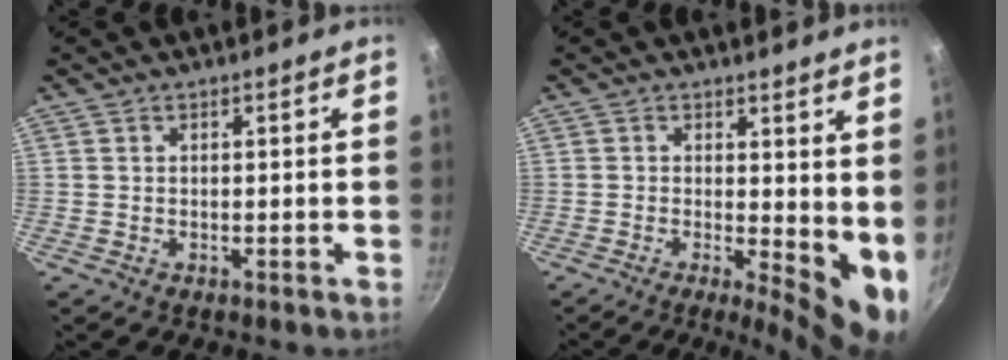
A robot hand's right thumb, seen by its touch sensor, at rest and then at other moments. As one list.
[{"total": 8.7, "force": [0.4, 3.6, 7.9], "torque": [-0.091, -0.017, 0.009]}]